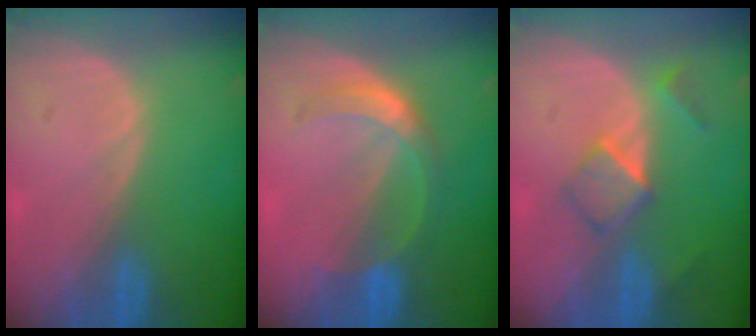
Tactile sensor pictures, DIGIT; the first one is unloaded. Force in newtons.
{"total": 5.7, "press": 5.0, "slide": 2.7}
{"total": 5.2, "press": 4.5, "slide": 2.6}